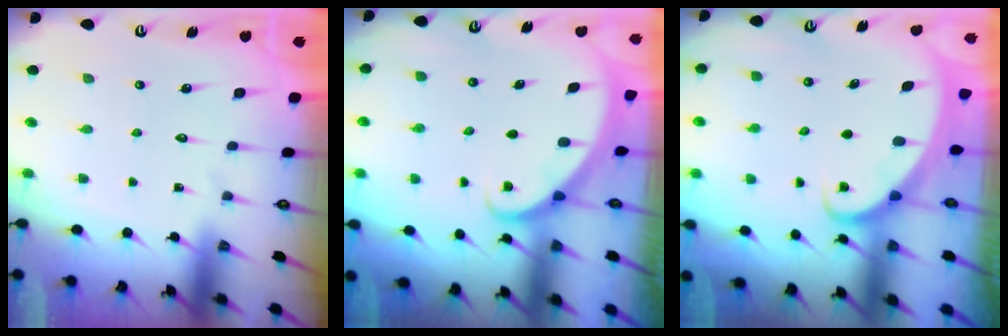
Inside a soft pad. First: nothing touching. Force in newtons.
{"total": 2.1, "press": 2.1, "slide": 0.1}
{"total": 1.7, "press": 1.7, "slide": 0.2}